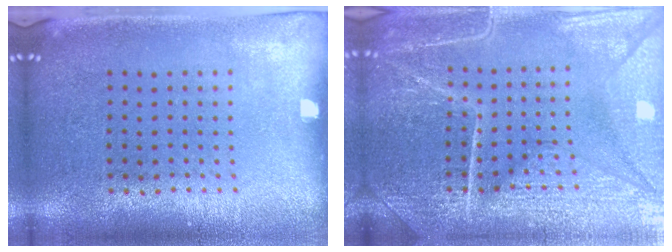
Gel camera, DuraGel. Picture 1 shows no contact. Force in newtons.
{"total": 7.0, "press": 6.9, "slide": 0.8}